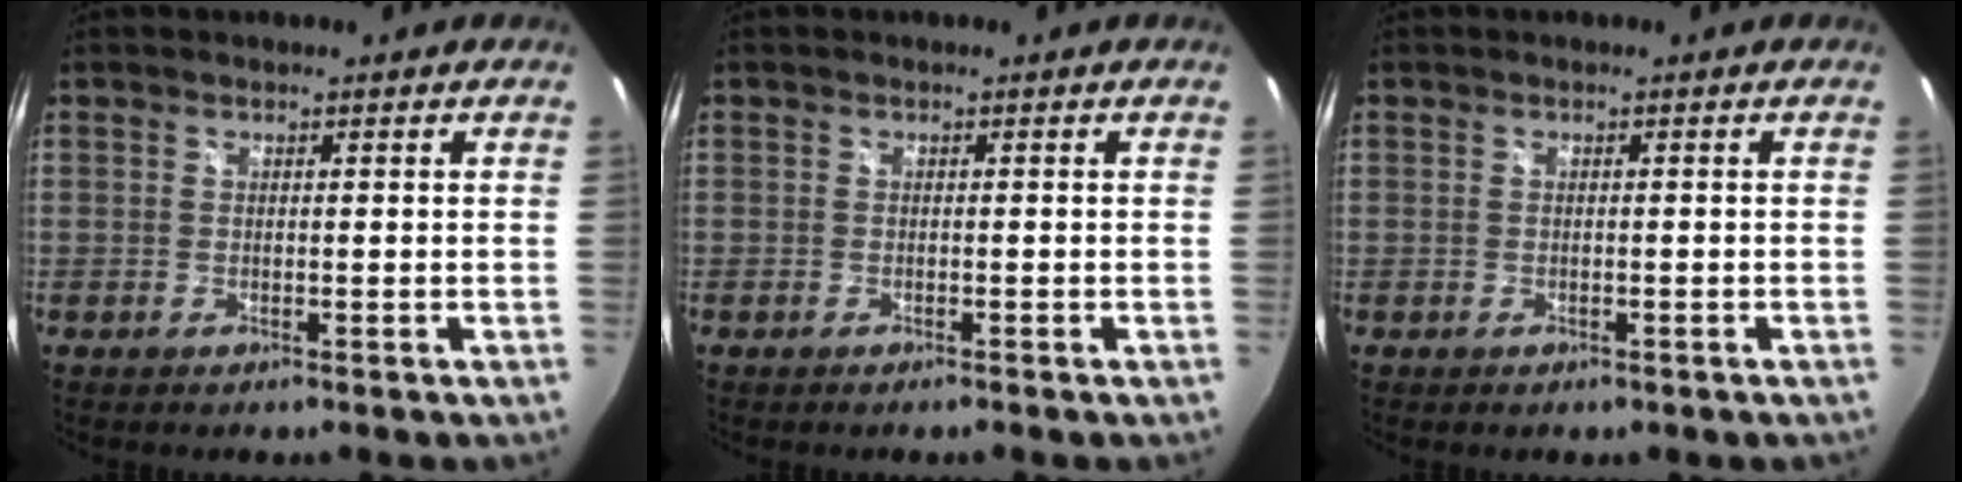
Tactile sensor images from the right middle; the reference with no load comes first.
{"total": 1.0, "force": [-0.9, 0.2, 0.3], "torque": [-0.007, -0.003, -0.016]}
{"total": 0.9, "force": [-0.6, 0.6, 0.4], "torque": [-0.007, -0.001, -0.007]}